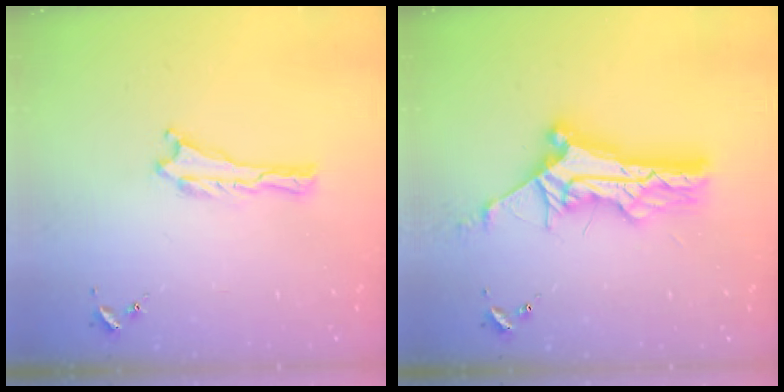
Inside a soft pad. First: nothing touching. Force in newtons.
{"total": 11.3, "press": 11.2, "slide": 1.1}